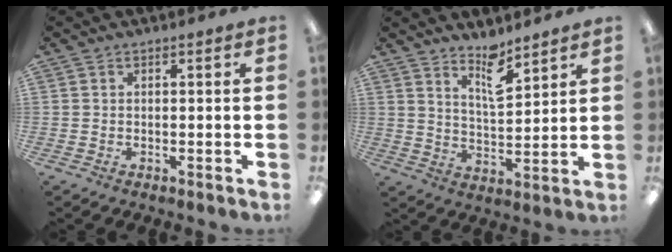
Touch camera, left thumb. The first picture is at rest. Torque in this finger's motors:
{"motor_torque": [0.18, 0.16, -0.06, -0.30, 0.08]}